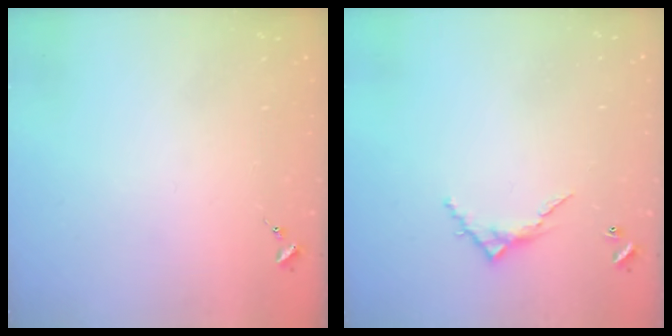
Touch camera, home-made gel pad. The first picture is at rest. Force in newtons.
{"total": 5.7, "press": 5.7, "slide": 0.5}